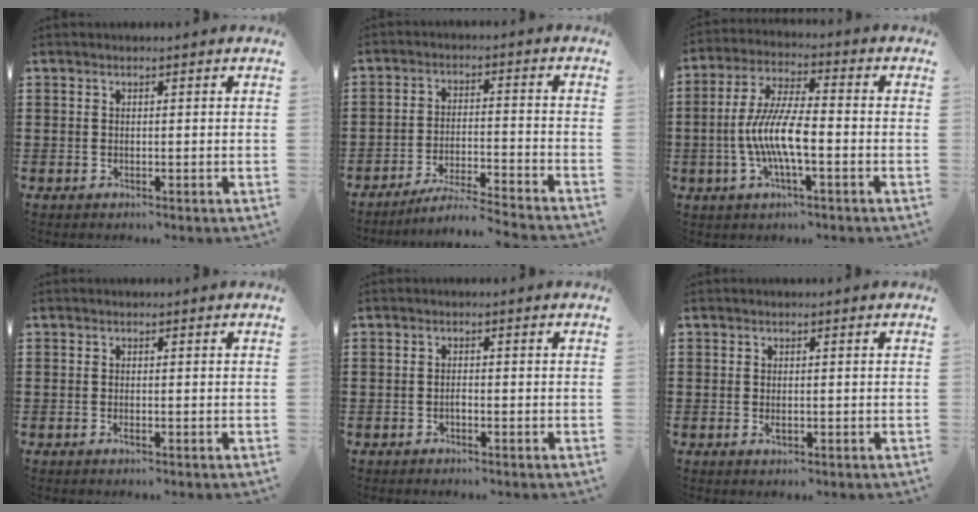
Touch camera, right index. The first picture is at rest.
{"total": 5.0, "force": [-4.7, -0.6, 1.5], "torque": [-0.032, -0.010, -0.093]}
{"total": 8.7, "force": [-2.1, 2.0, 8.2], "torque": [-0.185, -0.013, -0.046]}
{"total": 0.7, "force": [-0.4, 0.1, 0.6], "torque": [-0.012, -0.004, -0.006]}
{"total": 0.9, "force": [-0.5, 0.3, 0.7], "torque": [-0.016, -0.004, -0.009]}
{"total": 1.2, "force": [-0.2, 0.5, 1.1], "torque": [-0.021, -0.001, -0.003]}